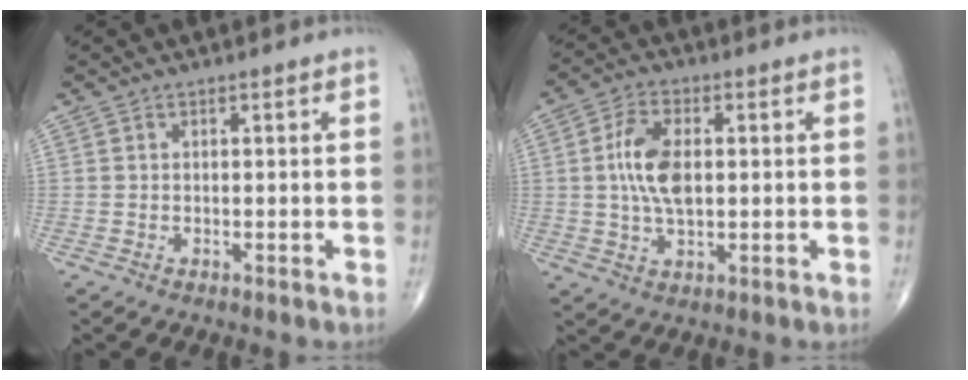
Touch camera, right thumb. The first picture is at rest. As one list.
[{"total": 9.1, "force": [0.8, 4.8, 7.7], "torque": [-0.150, 0.003, 0.016]}]